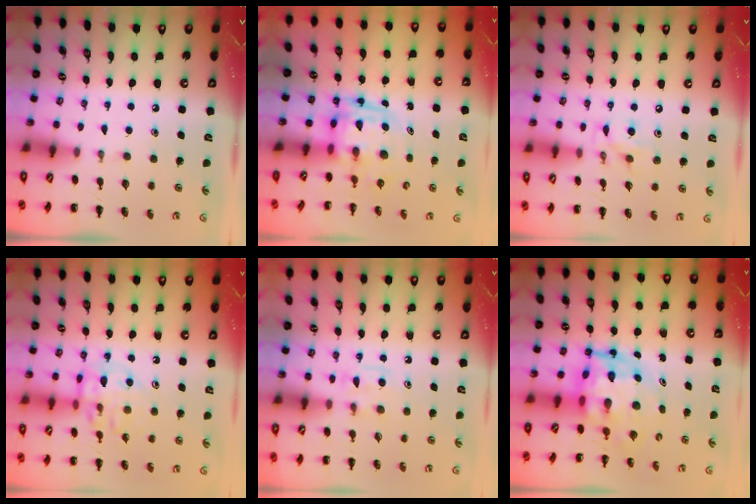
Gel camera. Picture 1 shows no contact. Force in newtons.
{"total": 3.9, "press": 3.8, "slide": 0.7}
{"total": 7.2, "press": 7.2, "slide": 0.7}
{"total": 11.9, "press": 11.8, "slide": 1.3}
{"total": 5.3, "press": 5.0, "slide": 1.8}
{"total": 6.5, "press": 6.2, "slide": 2.1}